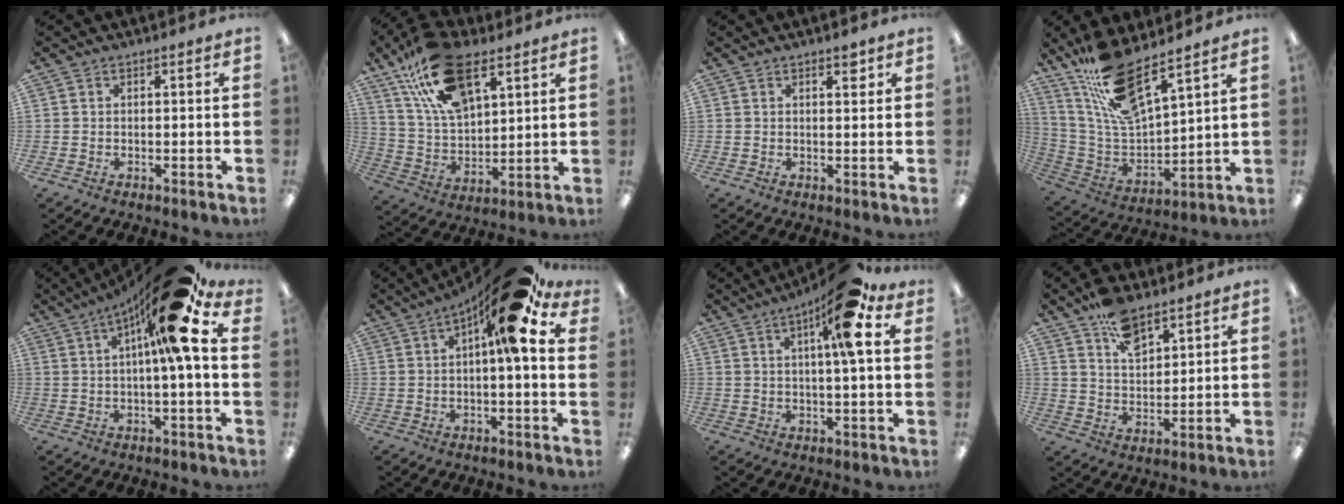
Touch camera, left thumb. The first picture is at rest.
{"total": 19.6, "force": [12.0, 9.8, 12.1], "torque": [-0.222, -0.039, 0.214]}
{"total": 2.2, "force": [1.5, 0.8, 1.4], "torque": [-0.014, -0.006, 0.023]}
{"total": 16.0, "force": [12.6, 3.8, 9.0], "torque": [-0.198, -0.077, 0.226]}
{"total": 18.6, "force": [6.4, 3.6, 17.2], "torque": [-0.278, -0.028, 0.085]}
{"total": 16.7, "force": [6.8, 4.7, 14.5], "torque": [-0.208, -0.032, 0.100]}
{"total": 13.6, "force": [6.2, 2.6, 11.8], "torque": [-0.182, -0.016, 0.090]}
{"total": 9.7, "force": [6.8, 4.8, 5.0], "torque": [-0.076, -0.035, 0.122]}